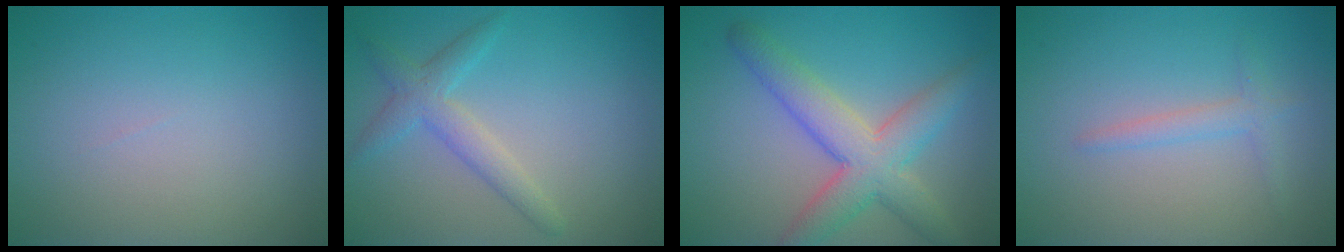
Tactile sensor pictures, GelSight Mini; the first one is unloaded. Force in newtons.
{"total": 2.8, "press": 2.8, "slide": 0.0}
{"total": 5.9, "press": 5.9, "slide": 0.4}
{"total": 1.6, "press": 1.6, "slide": 0.1}